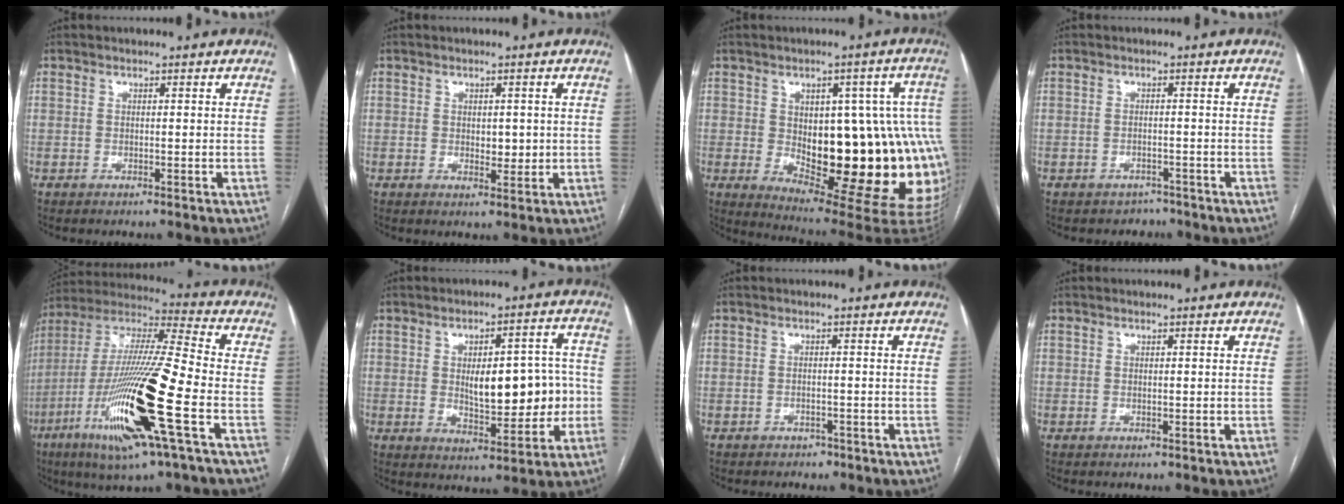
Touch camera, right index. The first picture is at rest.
{"total": 2.6, "force": [0.1, 1.6, 2.0], "torque": [-0.024, -0.002, 0.006]}
{"total": 24.2, "force": [-2.0, 9.4, 22.2], "torque": [-0.211, 0.021, 0.000]}
{"total": 2.6, "force": [-2.0, 1.5, -0.4], "torque": [-0.001, 0.008, -0.029]}
{"total": 22.6, "force": [-8.1, 1.3, 21.1], "torque": [-0.430, -0.031, -0.153]}
{"total": 11.9, "force": [-0.3, 5.0, 10.8], "torque": [-0.147, 0.020, 0.010]}
{"total": 1.5, "force": [-1.1, 1.0, 0.1], "torque": [-0.009, 0.003, -0.015]}
{"total": 0.0}